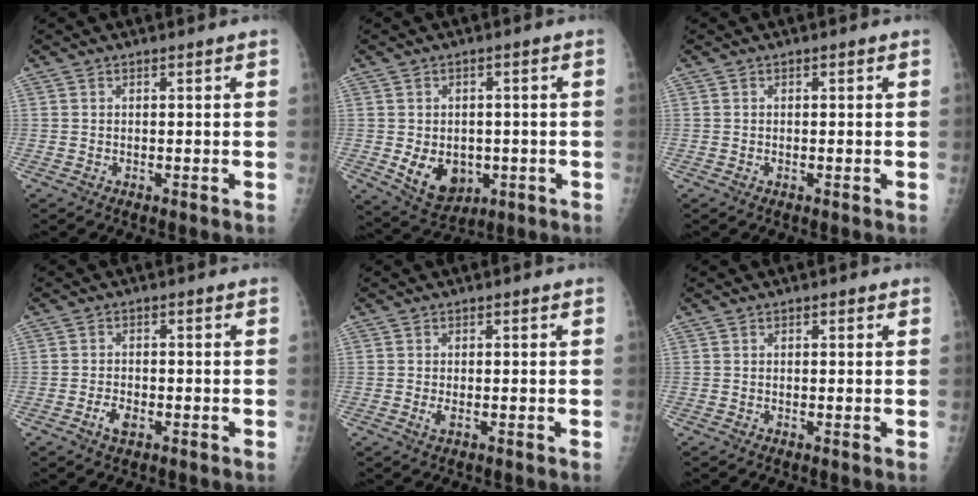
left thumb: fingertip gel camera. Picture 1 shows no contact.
{"total": 9.0, "force": [-1.8, 6.7, 5.7], "torque": [-0.066, -0.001, -0.011]}
{"total": 0.5, "force": [-0.2, 0.3, 0.4], "torque": [-0.007, 0.004, -0.003]}
{"total": 3.1, "force": [-1.5, 1.7, 2.1], "torque": [-0.036, 0.008, -0.026]}
{"total": 1.6, "force": [-0.4, 0.7, 1.4], "torque": [-0.033, -0.002, -0.009]}
{"total": 0.9, "force": [0.4, 0.5, 0.6], "torque": [-0.005, 0.001, 0.002]}